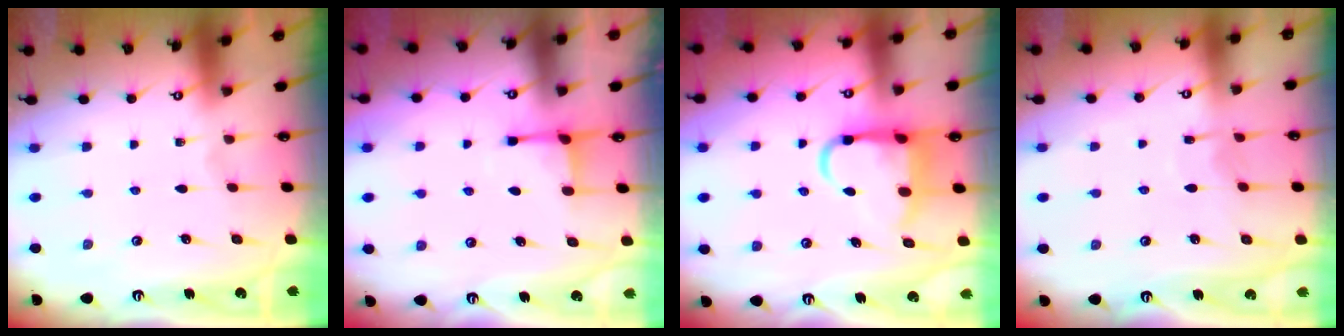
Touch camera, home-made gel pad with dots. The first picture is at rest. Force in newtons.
{"total": 2.2, "press": 2.1, "slide": 0.7}
{"total": 9.6, "press": 9.5, "slide": 1.4}
{"total": 6.6, "press": 6.6, "slide": 0.7}